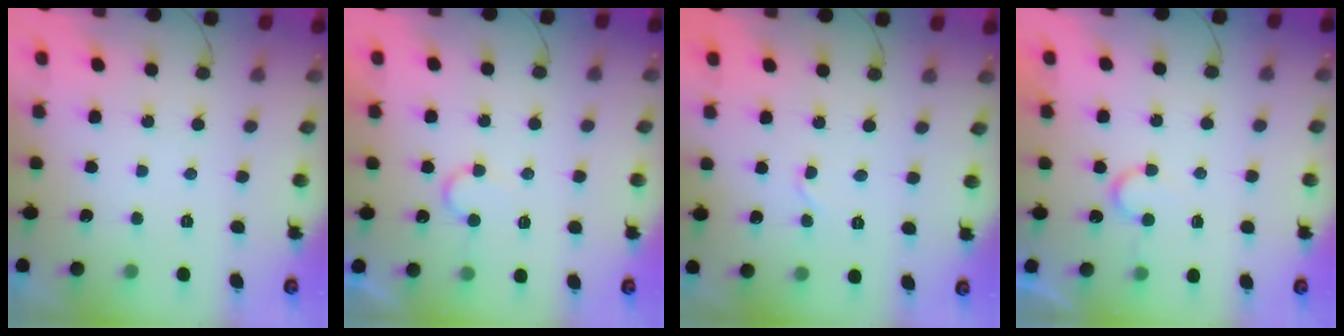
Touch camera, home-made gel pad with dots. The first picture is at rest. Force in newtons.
{"total": 7.5, "press": 7.4, "slide": 0.6}
{"total": 2.7, "press": 2.7, "slide": 0.3}
{"total": 5.5, "press": 5.5, "slide": 0.4}